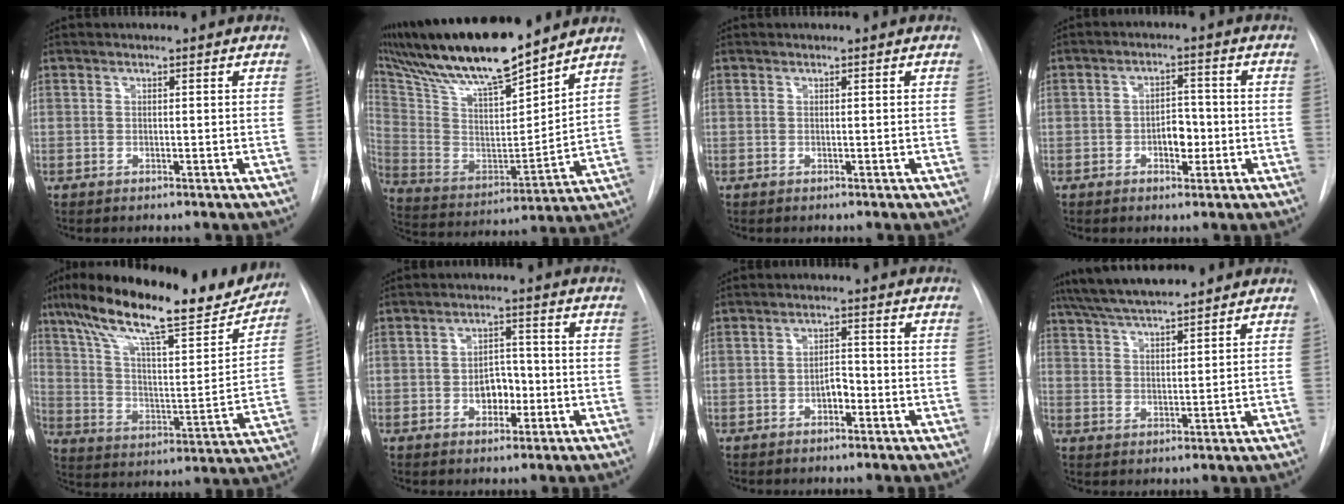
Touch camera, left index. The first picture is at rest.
{"total": 22.1, "force": [18.5, 2.9, 11.7], "torque": [-0.223, 0.002, 0.329]}
{"total": 0.0}
{"total": 4.1, "force": [-1.2, 2.3, 3.2], "torque": [-0.043, 0.009, -0.016]}
{"total": 25.1, "force": [20.1, 4.5, 14.3], "torque": [-0.241, 0.005, 0.302]}
{"total": 4.7, "force": [-1.3, 3.1, 3.4], "torque": [-0.049, 0.012, -0.018]}
{"total": 2.7, "force": [-1.3, 1.3, 1.9], "torque": [-0.027, 0.008, -0.023]}
{"total": 10.5, "force": [9.3, 1.2, 4.7], "torque": [-0.084, 0.027, 0.156]}